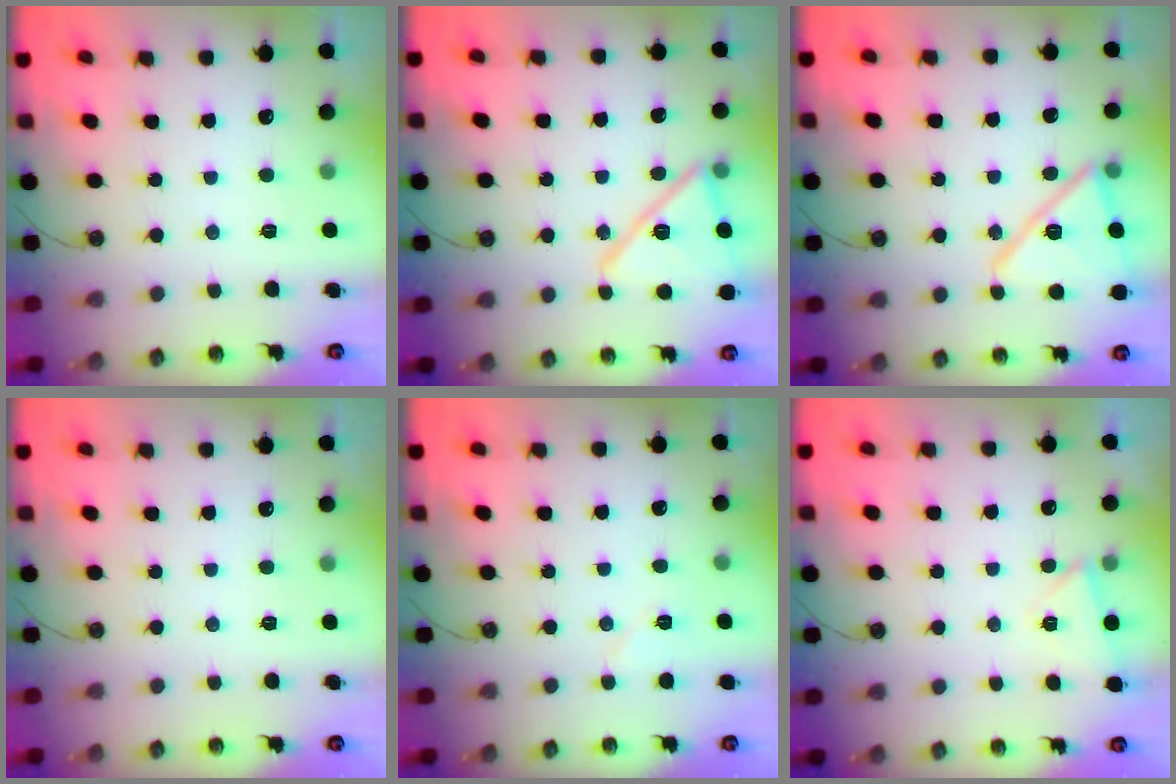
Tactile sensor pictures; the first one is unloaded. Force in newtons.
{"total": 15.8, "press": 15.7, "slide": 0.6}
{"total": 15.8, "press": 15.7, "slide": 0.6}
{"total": 0.0}
{"total": 4.9, "press": 4.6, "slide": 1.8}
{"total": 3.4, "press": 2.7, "slide": 2.0}